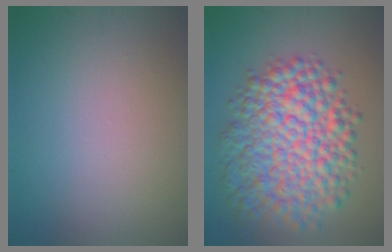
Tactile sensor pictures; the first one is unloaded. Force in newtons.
{"total": 10.3, "press": 10.2, "slide": 0.2}